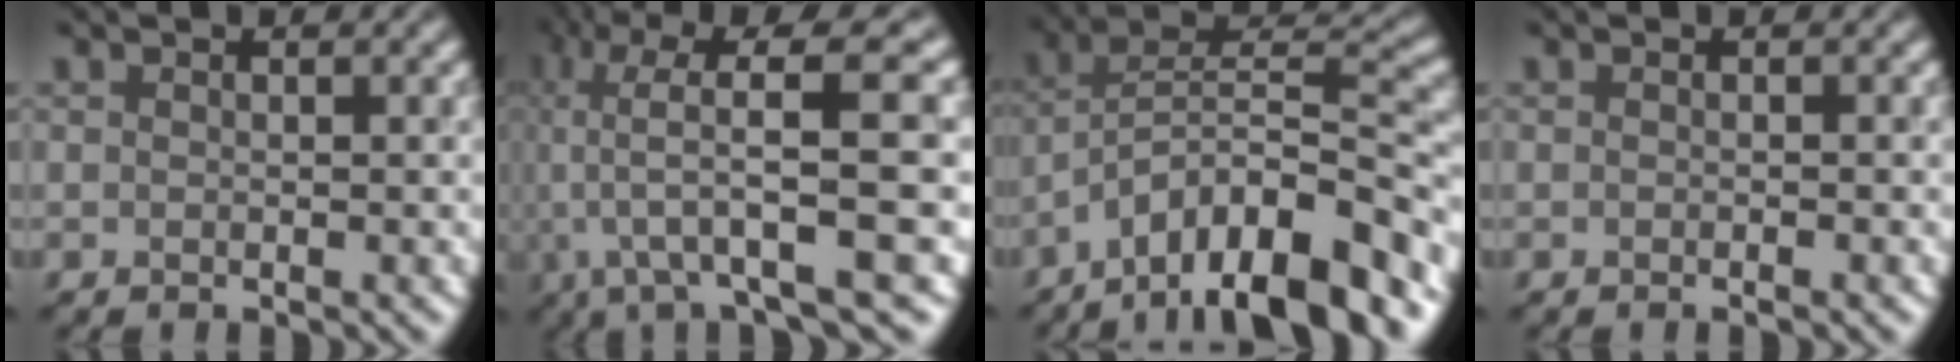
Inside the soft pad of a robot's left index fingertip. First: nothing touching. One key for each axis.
{"total": 11.0, "fx": 0.7, "fy": 2.7, "fz": 10.7, "tx": -0.182, "ty": 0.029, "tz": 0.037}
{"total": 11.8, "fx": -7.5, "fy": 3.4, "fz": 8.5, "tx": -0.132, "ty": 0.030, "tz": -0.119}
{"total": 0.7, "fx": -0.1, "fy": 0.4, "fz": 0.6, "tx": 0.009, "ty": 0.001, "tz": -0.008}